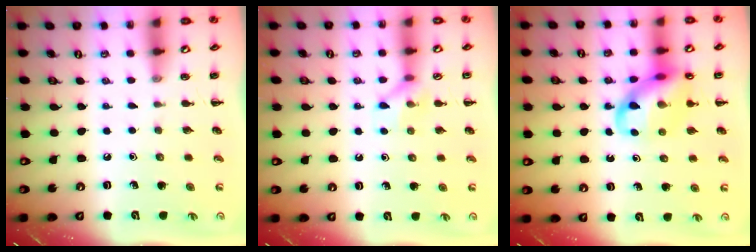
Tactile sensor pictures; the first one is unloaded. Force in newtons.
{"total": 7.2, "press": 7.2, "slide": 0.1}
{"total": 14.2, "press": 14.0, "slide": 2.3}